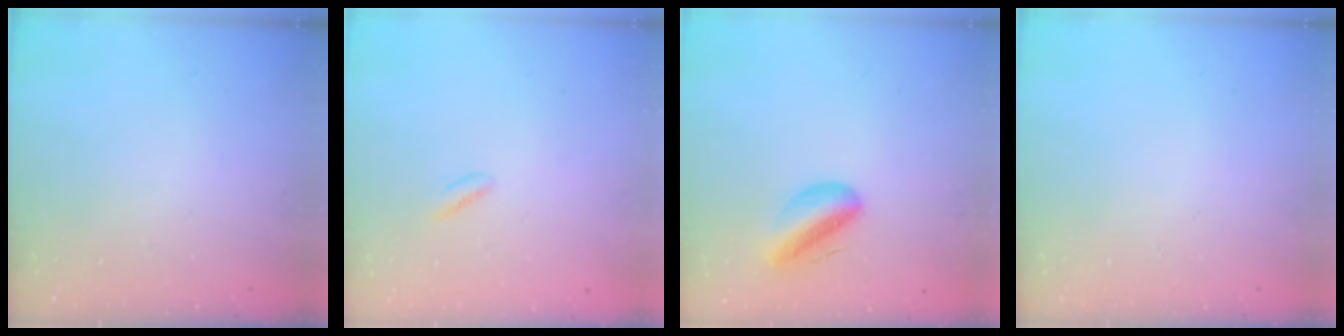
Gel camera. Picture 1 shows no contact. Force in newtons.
{"total": 1.8, "press": 1.6, "slide": 0.9}
{"total": 9.2, "press": 8.7, "slide": 2.9}
{"total": 0.0}